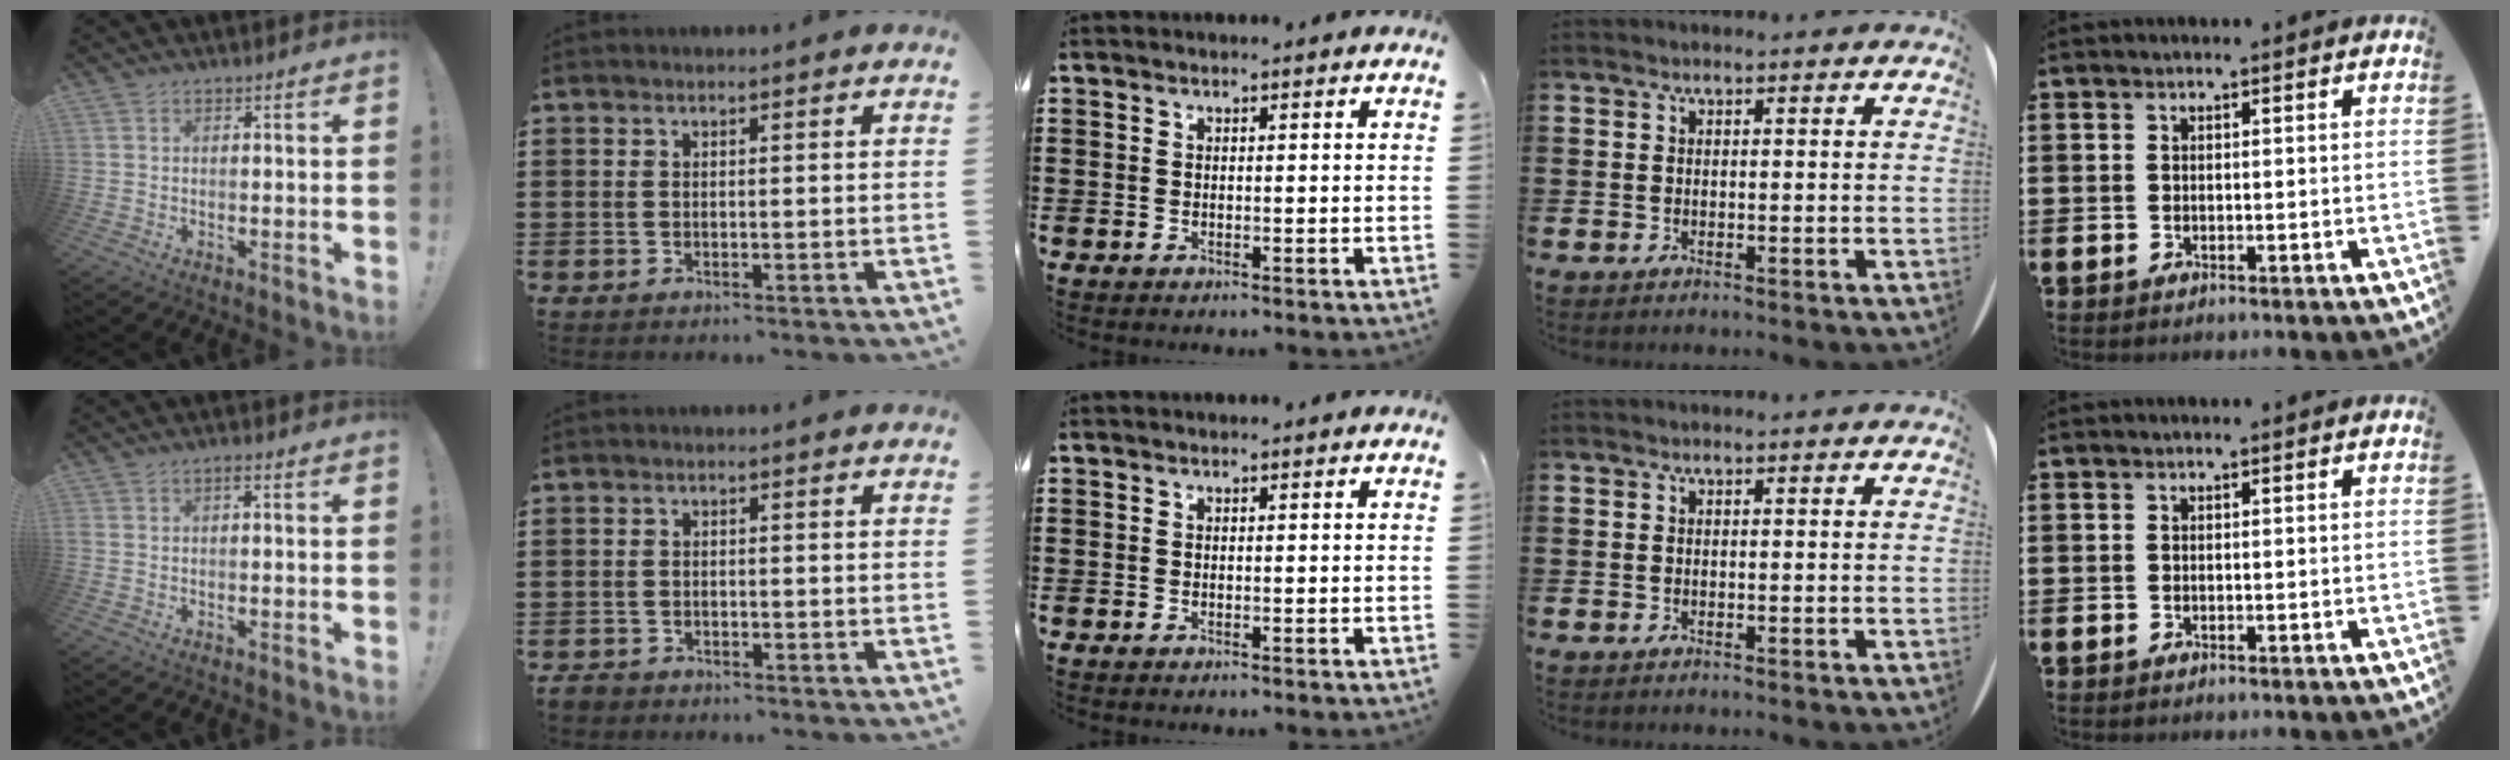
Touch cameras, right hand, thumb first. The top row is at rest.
{"thumb": {"total": 1.1, "force": [-0.5, 0.2, 1.0], "torque": [-0.027, 0.008, -0.010]}, "index": {"total": 1.3, "force": [-1.2, 0.6, 0.0], "torque": [-0.012, 0.000, -0.029]}}